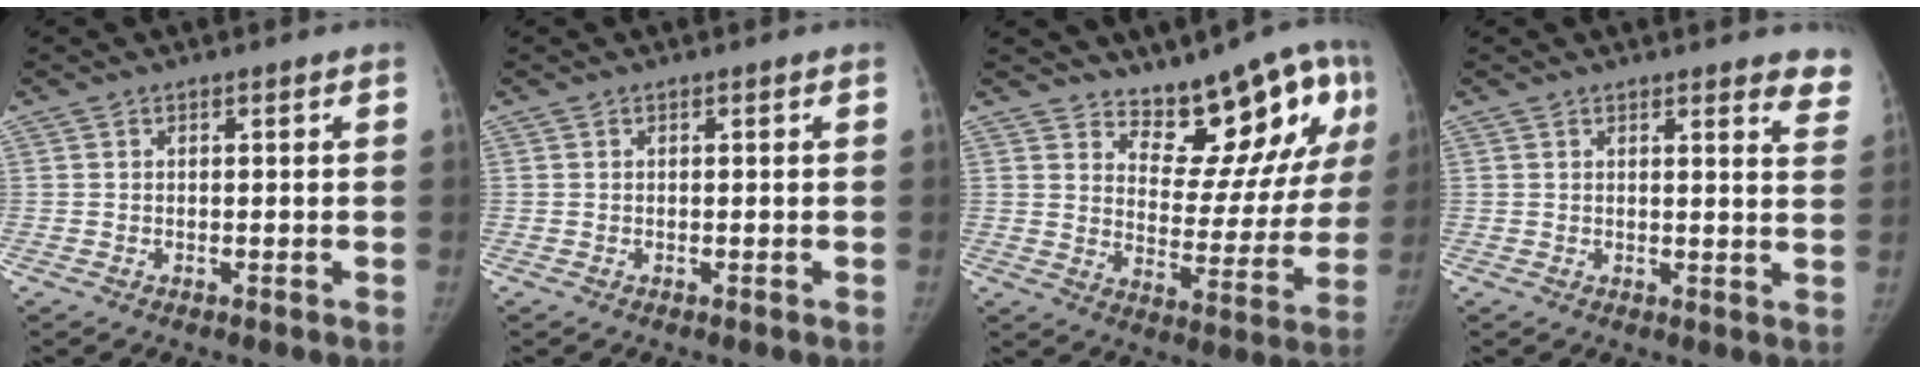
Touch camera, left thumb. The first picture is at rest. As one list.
[{"total": 0.0}, {"total": 15.0, "force": [10.1, 6.4, 9.1], "torque": [-0.056, -0.074, 0.146]}, {"total": 6.9, "force": [6.1, 1.8, 2.7], "torque": [0.004, -0.034, 0.042]}]